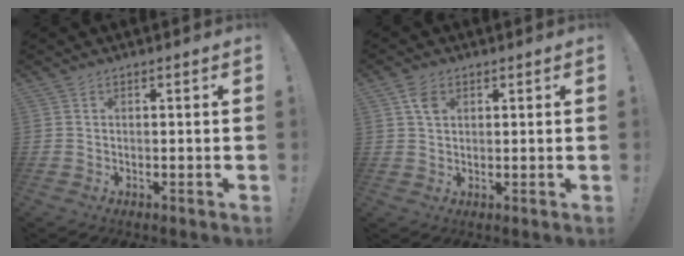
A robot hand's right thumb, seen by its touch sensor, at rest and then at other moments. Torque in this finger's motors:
{"motor_torque": [0.01, 0.09, 0.15, 0.34, 0.15]}